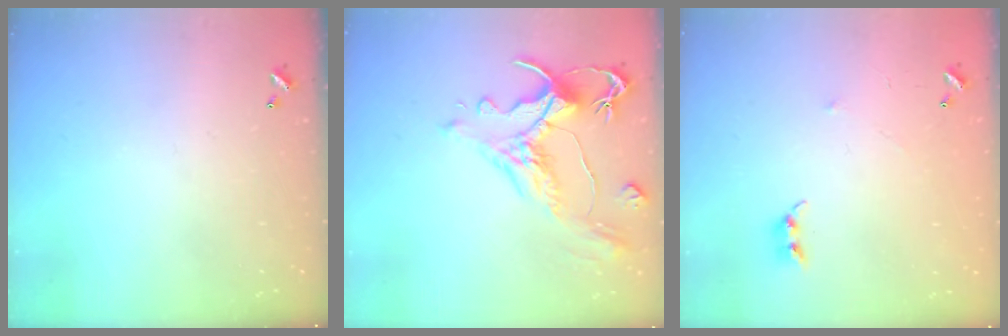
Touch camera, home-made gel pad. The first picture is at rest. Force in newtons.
{"total": 1.5, "press": 0.2, "slide": 1.5}
{"total": 6.4, "press": 6.4, "slide": 0.6}